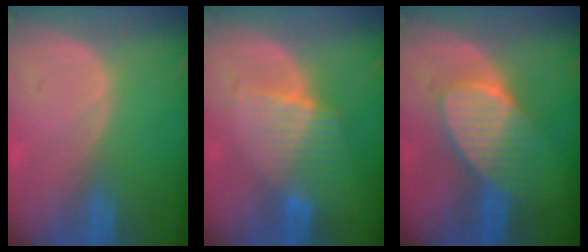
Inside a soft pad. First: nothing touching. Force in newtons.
{"total": 6.8, "press": 6.0, "slide": 3.3}
{"total": 7.0, "press": 7.0, "slide": 0.4}